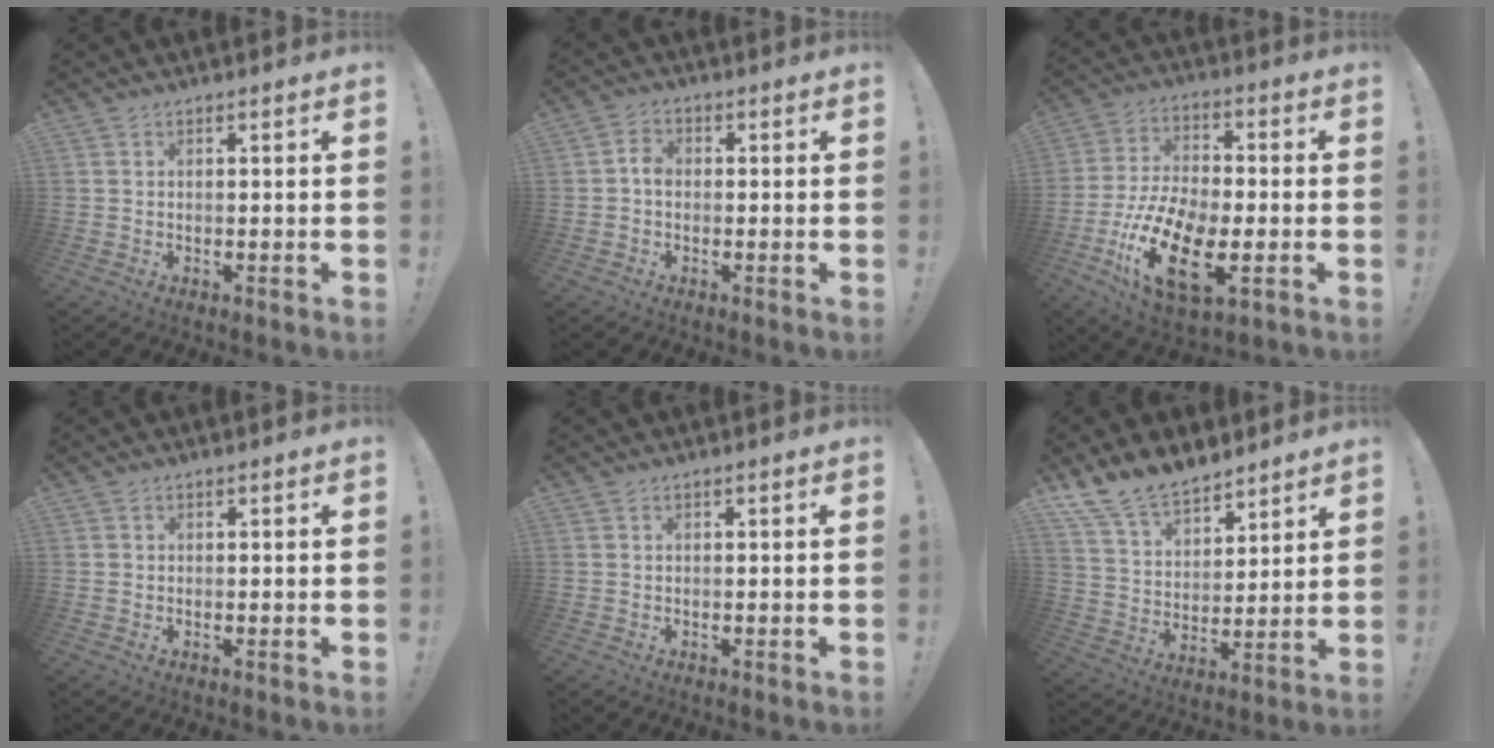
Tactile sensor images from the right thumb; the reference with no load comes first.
{"total": 3.3, "force": [-0.8, 2.4, 2.2], "torque": [-0.035, 0.012, -0.017]}
{"total": 20.1, "force": [-7.8, 9.9, 15.7], "torque": [-0.306, 0.041, -0.125]}
{"total": 0.6, "force": [0.3, 0.5, 0.0], "torque": [0.000, 0.001, 0.006]}
{"total": 0.0}
{"total": 13.1, "force": [11.1, 5.8, 3.8], "torque": [-0.083, -0.082, 0.213]}